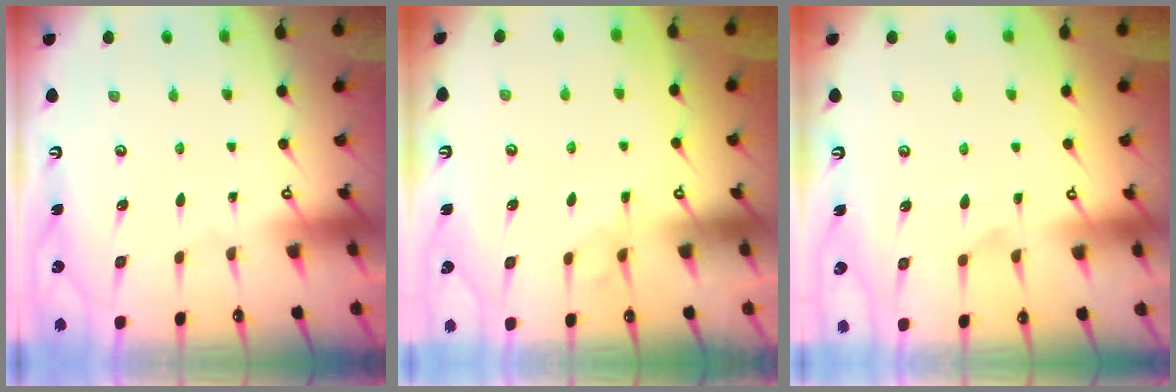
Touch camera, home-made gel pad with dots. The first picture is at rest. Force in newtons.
{"total": 1.7, "press": 1.3, "slide": 1.1}
{"total": 2.6, "press": 2.4, "slide": 1.0}